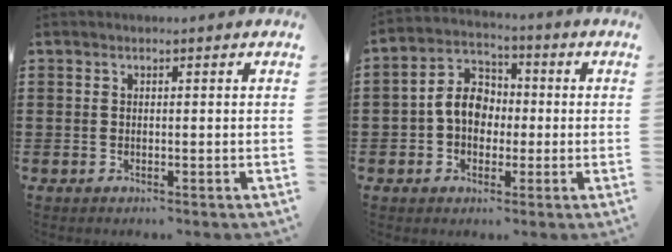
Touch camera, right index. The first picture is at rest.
{"total": 7.0, "force": [-0.5, 5.4, 4.4], "torque": [-0.107, 0.012, -0.013]}